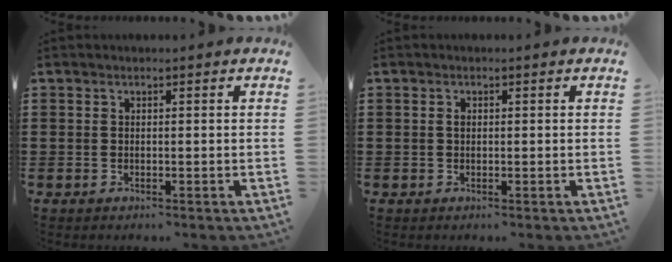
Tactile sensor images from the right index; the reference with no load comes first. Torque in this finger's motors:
{"motor_torque": [0.50, 0.86, 0.04, 0.00]}